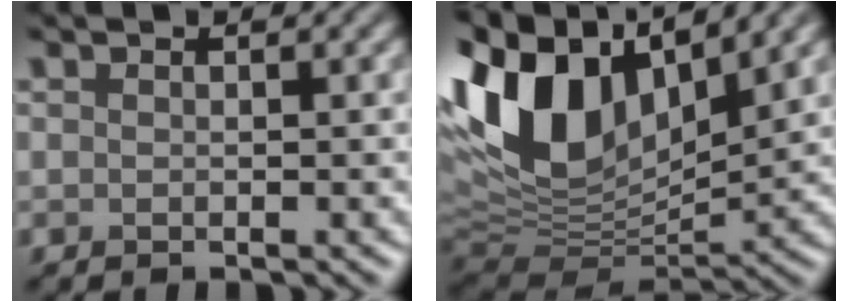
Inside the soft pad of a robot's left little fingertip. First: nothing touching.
{"total": 13.4, "force": [5.3, 7.7, 9.6], "torque": [-0.204, 0.025, 0.093]}